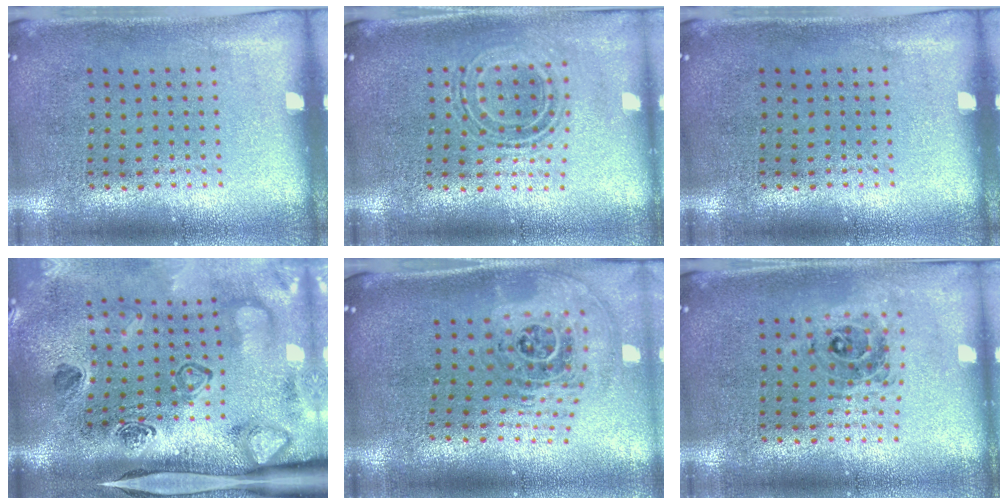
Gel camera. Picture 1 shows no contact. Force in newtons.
{"total": 0.8, "press": 0.8, "slide": 0.2}
{"total": 0.0}
{"total": 4.5, "press": 3.1, "slide": 3.3}
{"total": 2.1, "press": 1.6, "slide": 1.4}
{"total": 0.6, "press": 0.6, "slide": 0.2}